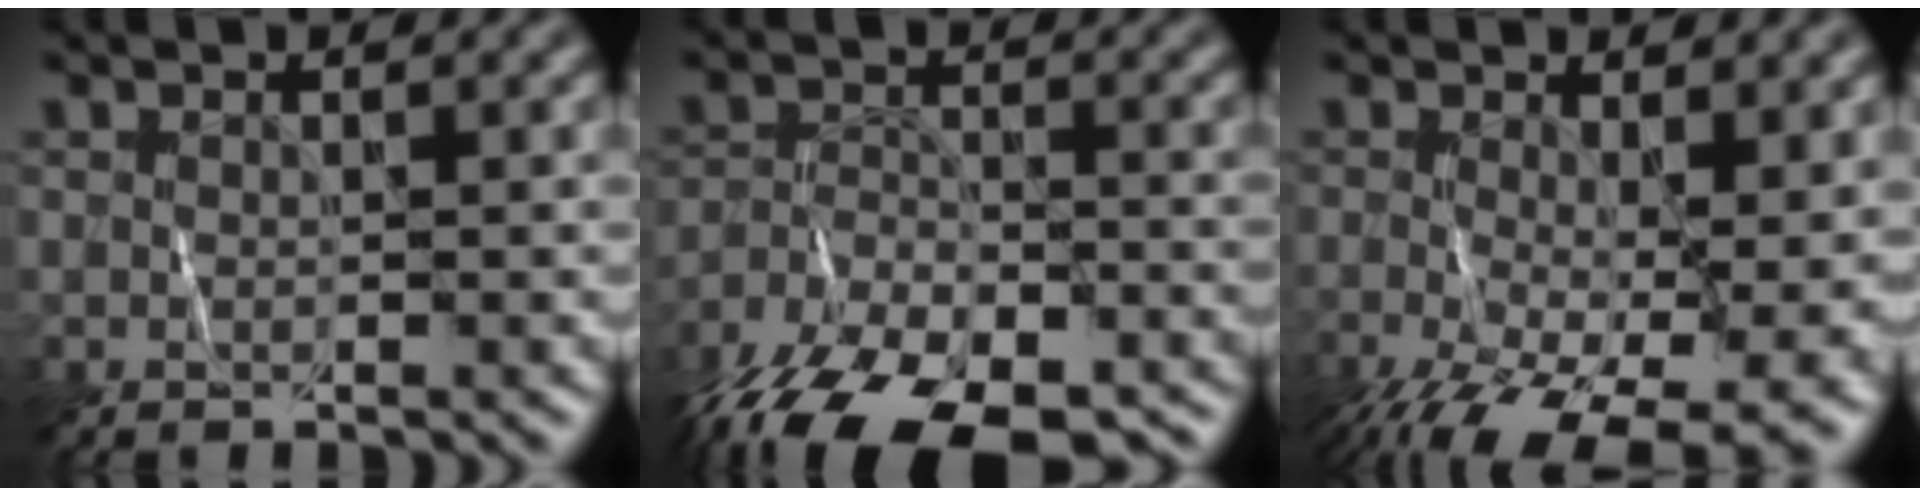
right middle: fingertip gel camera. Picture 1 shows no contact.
{"total": 13.9, "force": [-11.1, 5.4, 6.3], "torque": [-0.124, -0.042, -0.166]}
{"total": 12.8, "force": [-4.8, 5.6, 10.4], "torque": [-0.192, -0.049, -0.067]}